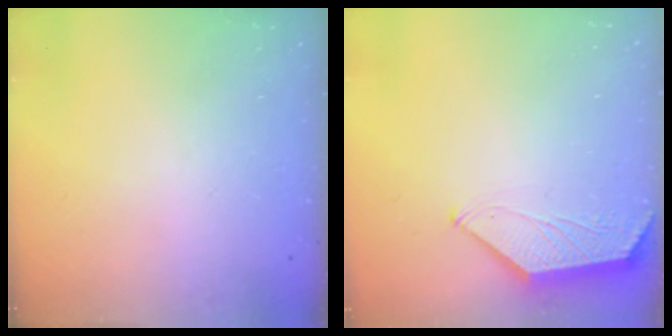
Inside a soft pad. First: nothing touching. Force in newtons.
{"total": 0.5, "press": 0.5, "slide": 0.2}